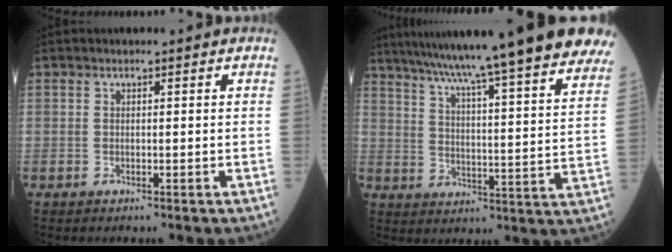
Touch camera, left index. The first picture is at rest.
{"total": 32.2, "force": [27.0, 1.0, 17.5], "torque": [-0.239, -0.053, 0.352]}